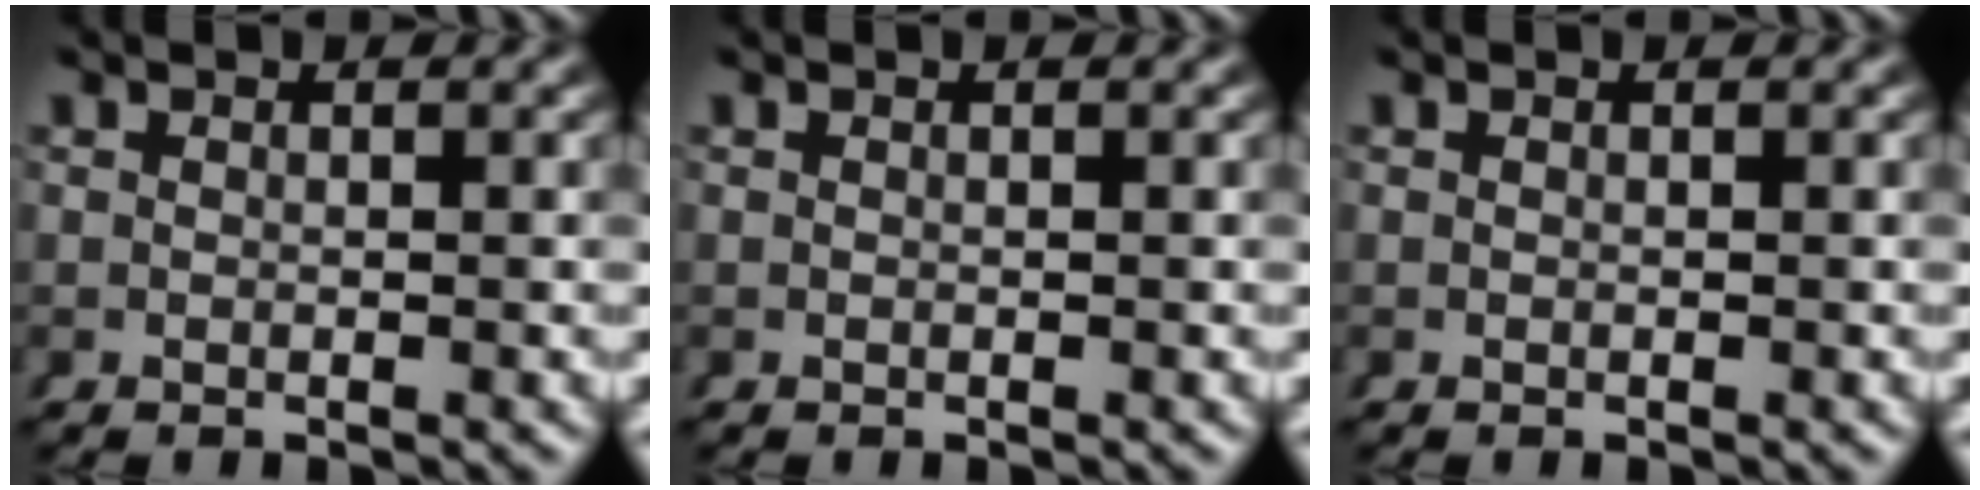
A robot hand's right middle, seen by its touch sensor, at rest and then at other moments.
{"total": 0.0}
{"total": 0.0}